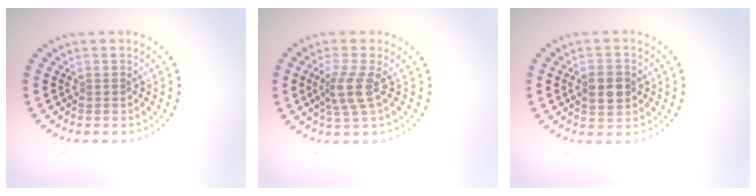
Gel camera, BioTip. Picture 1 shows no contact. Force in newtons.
{"total": 2.9, "press": 2.3, "slide": 1.8}
{"total": 3.6, "press": 3.6, "slide": 0.1}